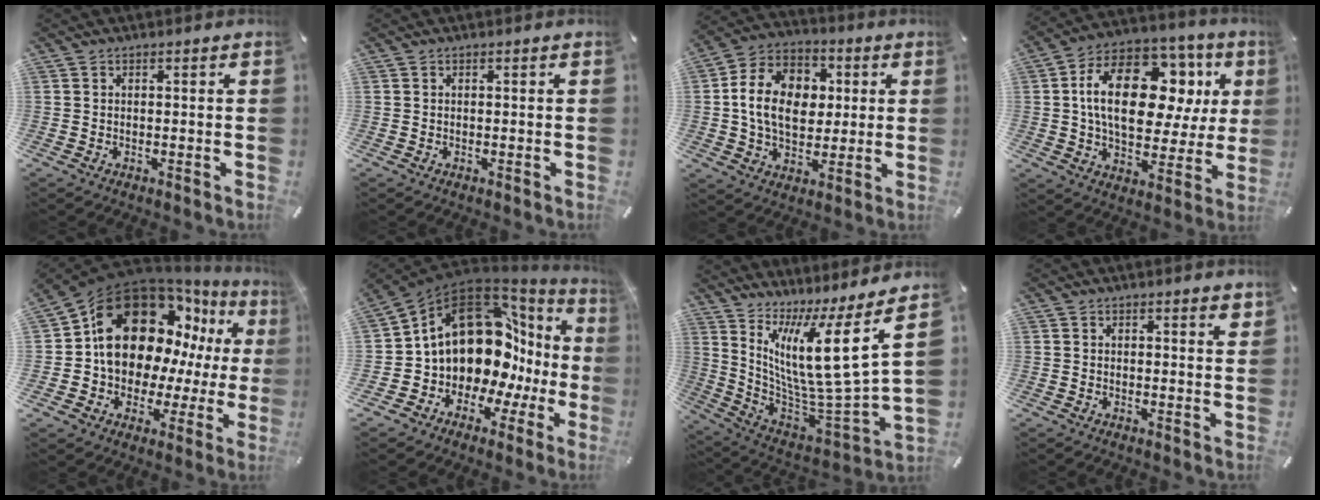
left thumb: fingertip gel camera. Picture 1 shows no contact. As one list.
[{"total": 0.0}, {"total": 14.1, "force": [1.0, 11.0, 8.8], "torque": [-0.178, 0.016, 0.018]}, {"total": 22.9, "force": [6.0, 13.7, 17.3], "torque": [-0.295, -0.013, 0.098]}, {"total": 18.7, "force": [7.1, 13.6, 10.7], "torque": [-0.182, -0.059, 0.127]}, {"total": 17.2, "force": [4.6, 12.5, 10.8], "torque": [-0.177, -0.063, 0.088]}, {"total": 19.6, "force": [8.0, 3.4, 17.6], "torque": [-0.327, -0.086, 0.120]}, {"total": 1.3, "force": [1.1, 0.4, 0.7], "torque": [-0.007, -0.005, 0.018]}]